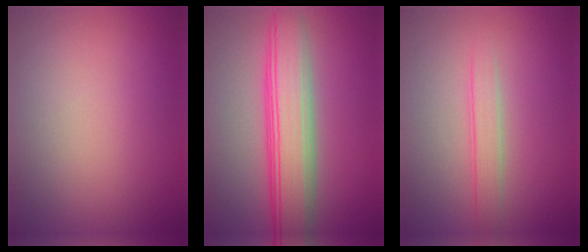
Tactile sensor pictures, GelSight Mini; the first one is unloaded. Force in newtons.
{"total": 7.0, "press": 7.0, "slide": 0.3}
{"total": 1.8, "press": 1.8, "slide": 0.1}